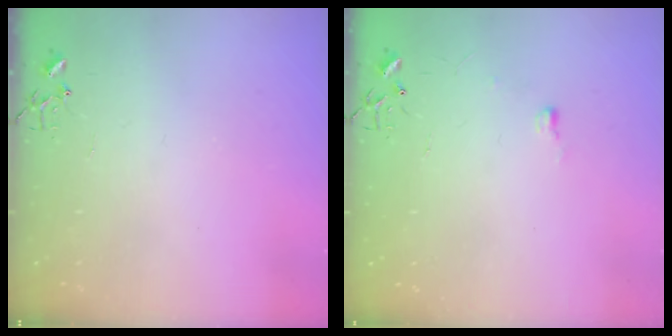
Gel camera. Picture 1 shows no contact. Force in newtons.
{"total": 4.0, "press": 4.0, "slide": 0.6}